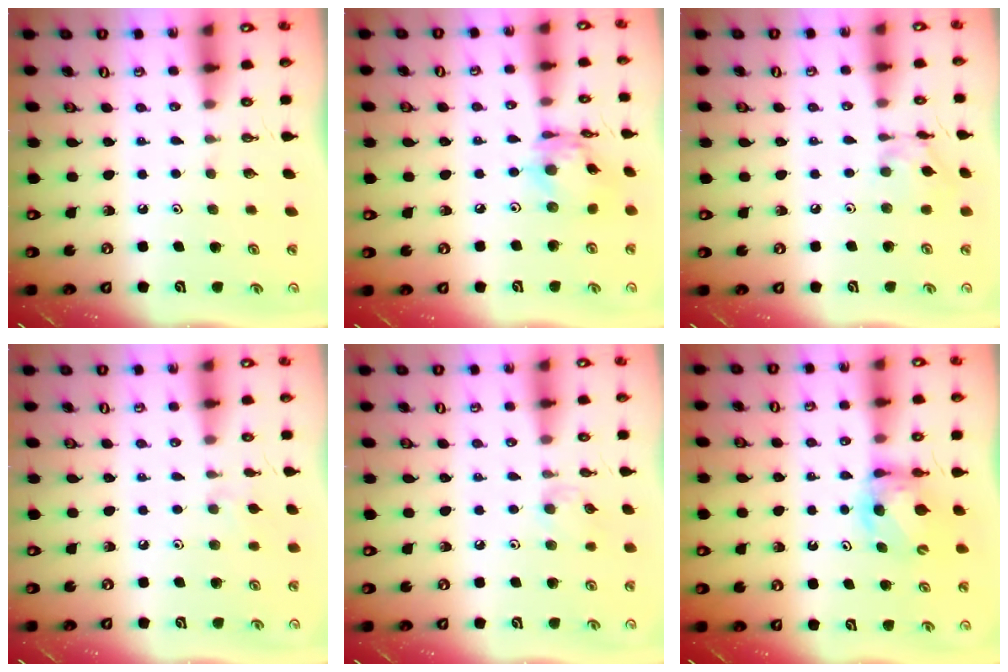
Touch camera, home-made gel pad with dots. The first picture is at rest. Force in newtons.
{"total": 11.6, "press": 11.6, "slide": 1.0}
{"total": 10.4, "press": 10.4, "slide": 0.7}
{"total": 6.0, "press": 6.0, "slide": 0.9}
{"total": 6.6, "press": 6.5, "slide": 0.7}
{"total": 6.4, "press": 6.4, "slide": 0.2}